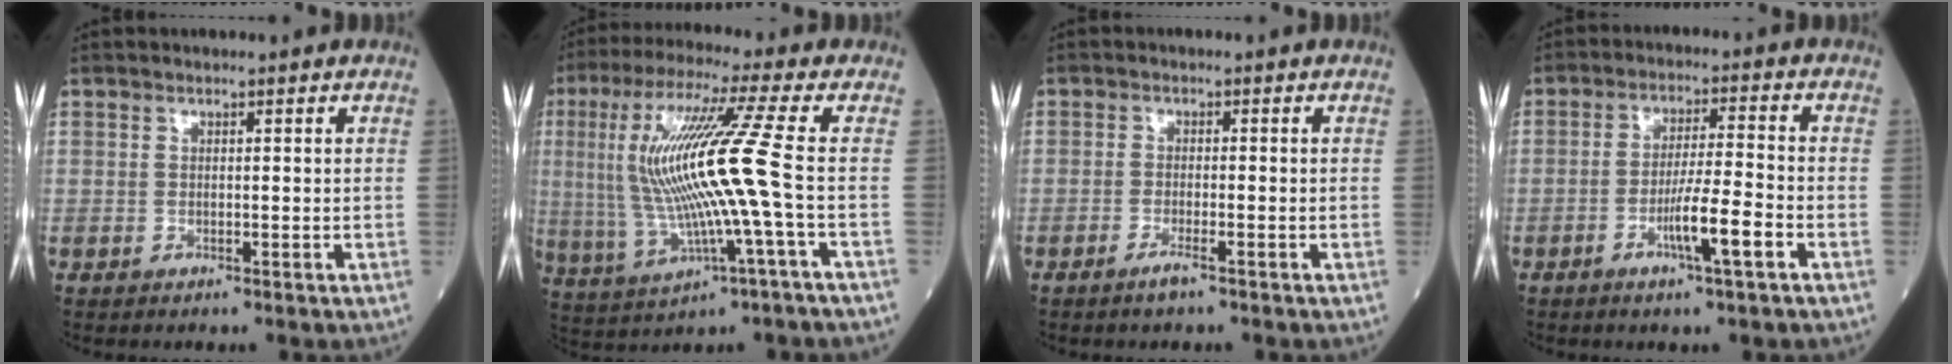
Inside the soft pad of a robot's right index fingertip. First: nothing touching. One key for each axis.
{"total": 14.9, "fx": 0.0, "fy": -0.9, "fz": 14.9, "tx": -0.314, "ty": 0.008, "tz": -0.004}
{"total": 2.0, "fx": -1.4, "fy": 0.2, "fz": 1.4, "tx": -0.030, "ty": -0.002, "tz": -0.027}
{"total": 7.2, "fx": -3.1, "fy": -0.2, "fz": 6.4, "tx": -0.116, "ty": -0.005, "tz": -0.057}